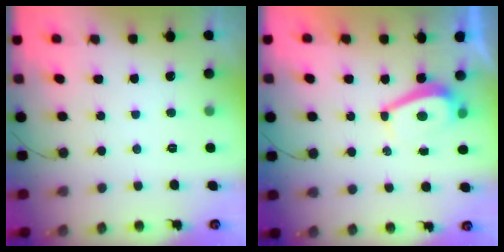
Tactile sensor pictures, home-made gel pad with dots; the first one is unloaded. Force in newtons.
{"total": 4.1, "press": 4.1, "slide": 0.3}